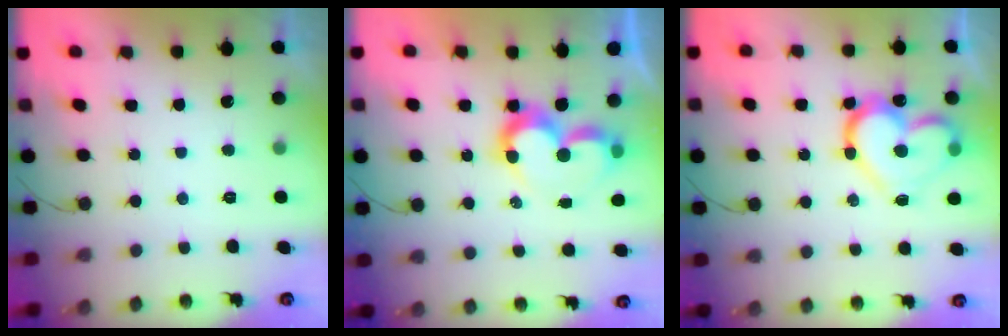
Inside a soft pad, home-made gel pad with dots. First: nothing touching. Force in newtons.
{"total": 9.0, "press": 9.0, "slide": 0.8}
{"total": 16.9, "press": 16.8, "slide": 1.3}